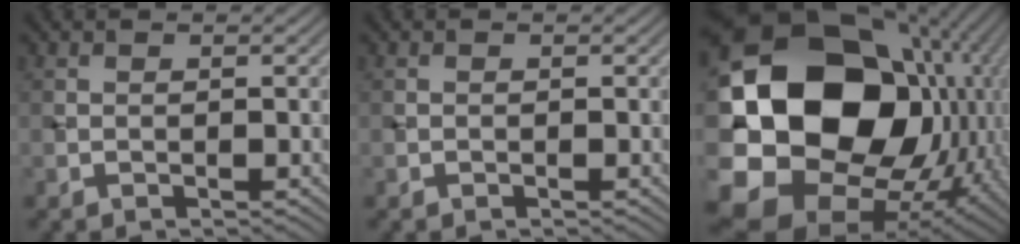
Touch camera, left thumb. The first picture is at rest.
{"total": 0.0}
{"total": 23.5, "force": [0.5, 18.2, 14.9], "torque": [-0.352, -0.054, 0.037]}